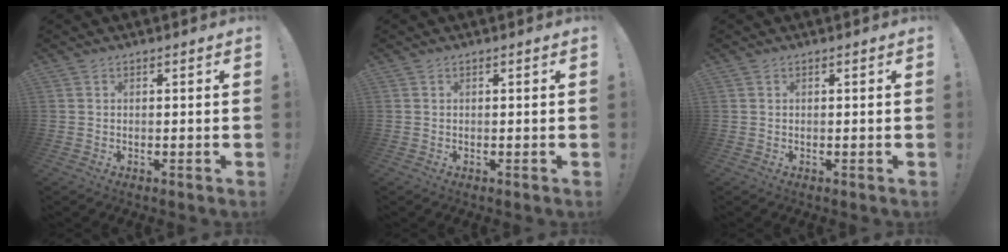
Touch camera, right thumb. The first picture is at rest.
{"total": 0.0}
{"total": 0.0}